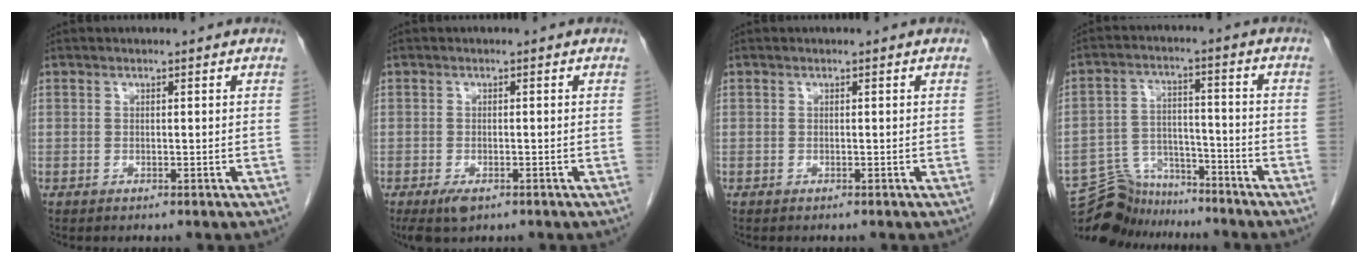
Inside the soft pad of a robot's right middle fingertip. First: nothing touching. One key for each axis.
{"total": 3.1, "fx": -1.8, "fy": 1.3, "fz": 2.2, "tx": -0.045, "ty": -0.006, "tz": -0.025}
{"total": 0.0}
{"total": 9.4, "fx": -9.0, "fy": 3.0, "fz": 0.1, "tx": -0.005, "ty": 0.027, "tz": -0.157}